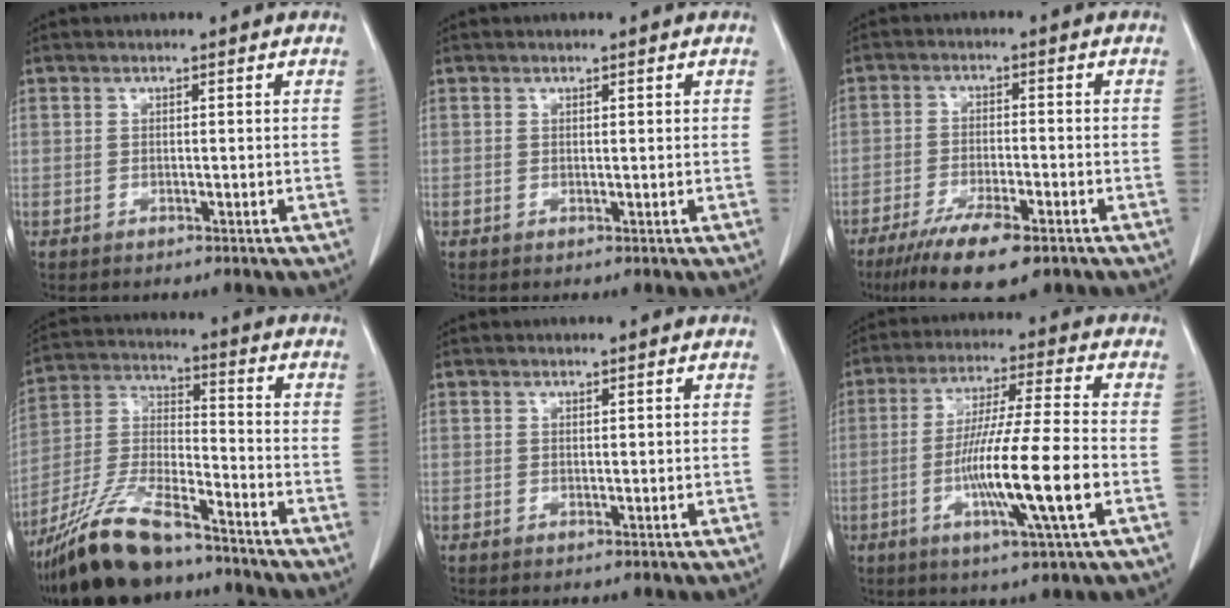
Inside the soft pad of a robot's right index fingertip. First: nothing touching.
{"total": 0.0}
{"total": 9.5, "force": [-6.3, 2.1, 6.8], "torque": [-0.116, -0.018, -0.102]}
{"total": 16.5, "force": [-13.3, 3.7, 9.0], "torque": [-0.197, -0.015, -0.248]}
{"total": 0.0}
{"total": 13.3, "force": [-3.6, -0.6, 12.8], "torque": [-0.239, -0.014, -0.070]}